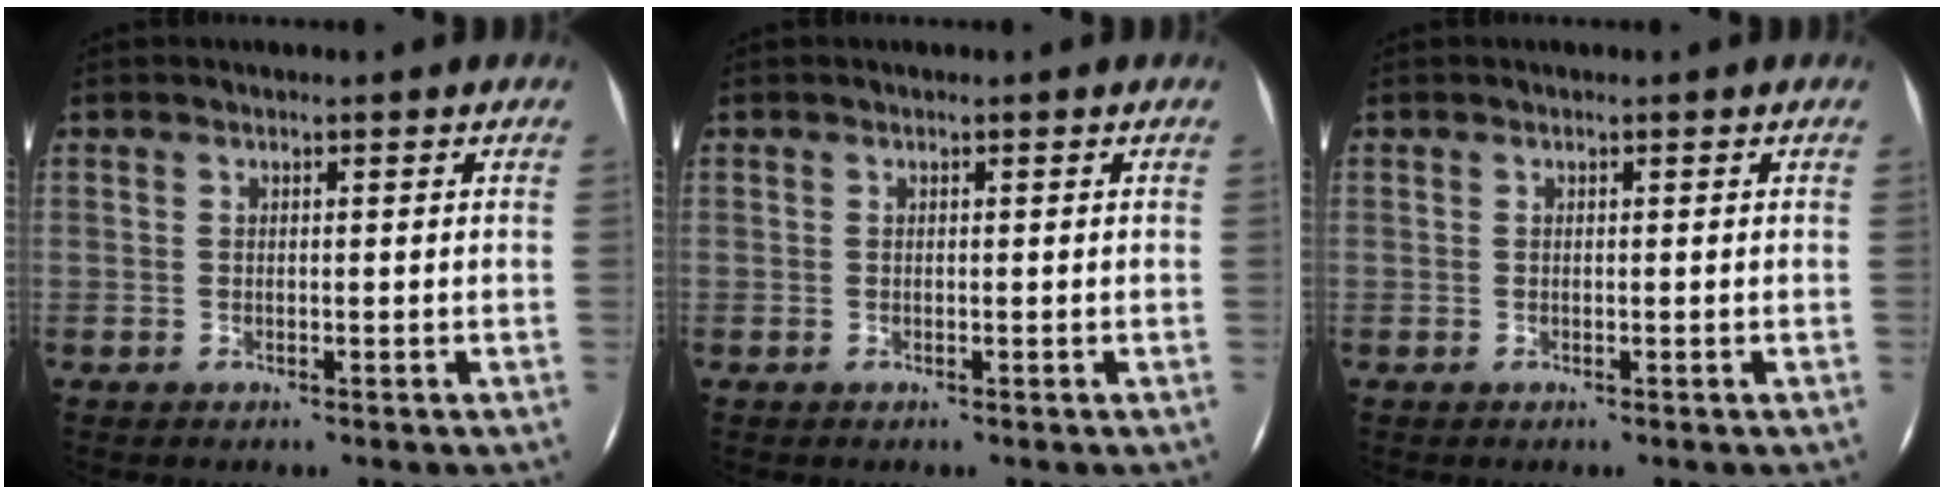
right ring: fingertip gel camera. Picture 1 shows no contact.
{"total": 0.0}
{"total": 0.0}